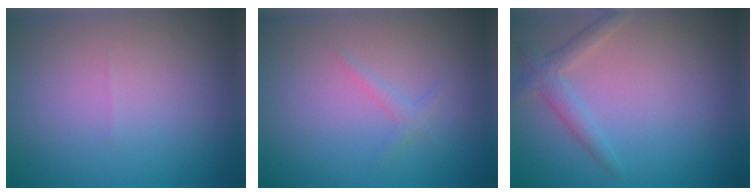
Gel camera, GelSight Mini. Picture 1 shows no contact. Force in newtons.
{"total": 1.0, "press": 1.0, "slide": 0.0}
{"total": 2.0, "press": 2.0, "slide": 0.1}